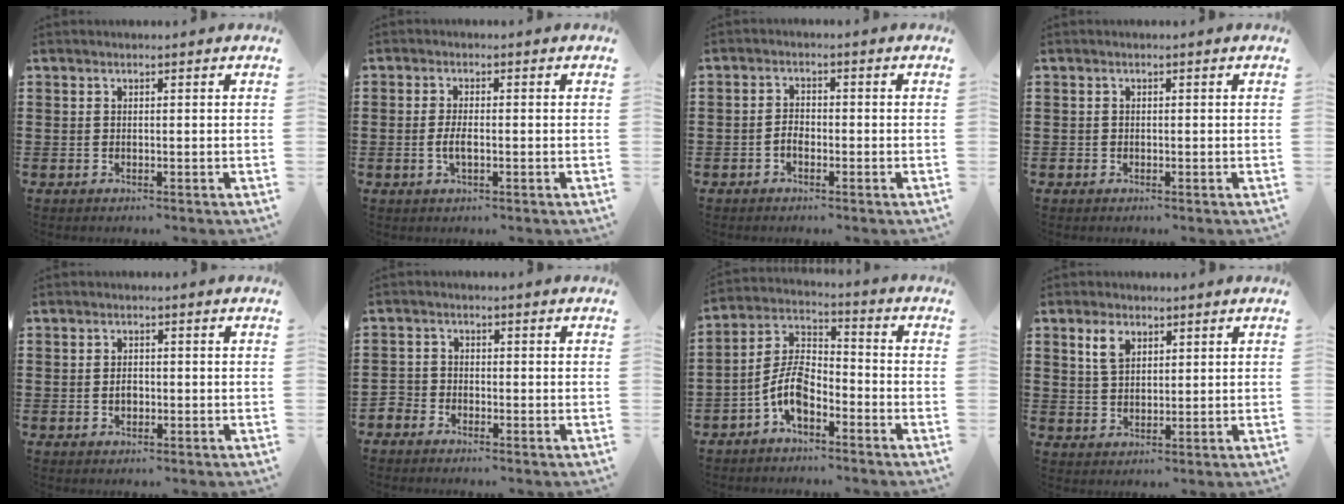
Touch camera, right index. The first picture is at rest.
{"total": 2.5, "force": [-0.5, 0.8, 2.3], "torque": [-0.050, -0.002, -0.012]}
{"total": 1.9, "force": [-0.9, 1.2, 1.2], "torque": [-0.026, 0.003, -0.019]}
{"total": 0.6, "force": [-0.2, 0.5, 0.1], "torque": [-0.002, 0.004, -0.007]}
{"total": 1.6, "force": [-0.2, 1.1, 1.2], "torque": [-0.025, 0.006, -0.006]}
{"total": 2.3, "force": [-2.0, 1.2, 0.0], "torque": [-0.014, -0.001, -0.048]}
{"total": 7.6, "force": [-3.9, 3.7, 5.4], "torque": [-0.135, 0.001, -0.083]}
{"total": 4.3, "force": [2.3, 2.6, 2.5], "torque": [-0.052, 0.006, 0.040]}